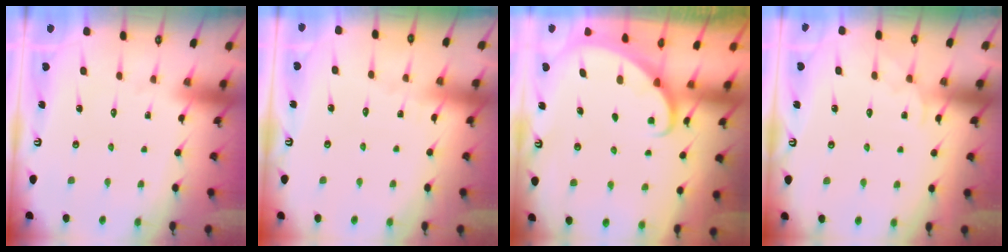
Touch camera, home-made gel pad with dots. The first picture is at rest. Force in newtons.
{"total": 2.9, "press": 2.8, "slide": 0.3}
{"total": 1.4, "press": 1.4, "slide": 0.1}
{"total": 2.5, "press": 2.5, "slide": 0.4}